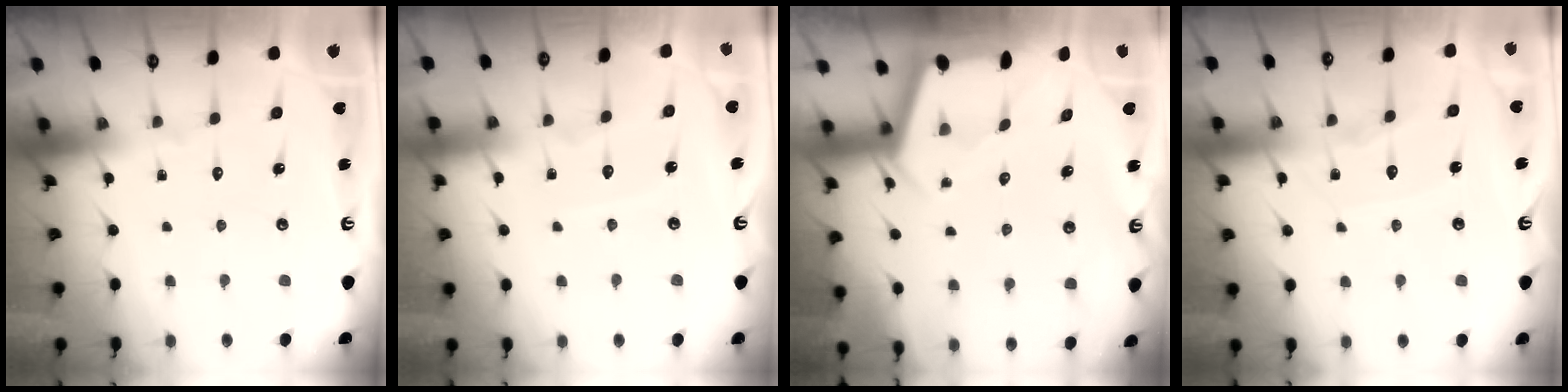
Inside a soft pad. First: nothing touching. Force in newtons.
{"total": 5.1, "press": 5.1, "slide": 0.6}
{"total": 2.7, "press": 2.7, "slide": 0.2}
{"total": 7.7, "press": 7.7, "slide": 0.6}